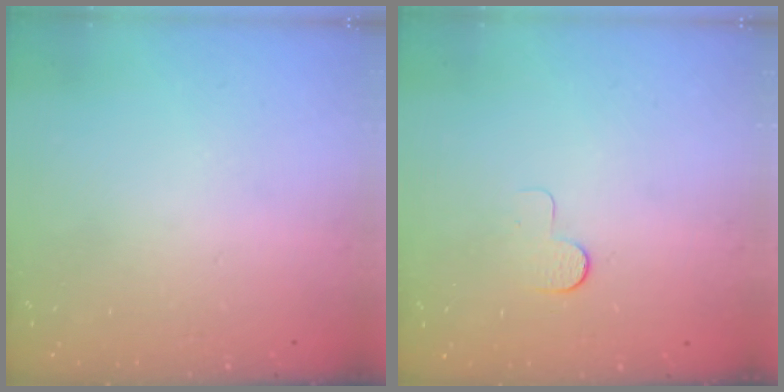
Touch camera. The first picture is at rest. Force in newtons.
{"total": 4.1, "press": 4.1, "slide": 0.4}